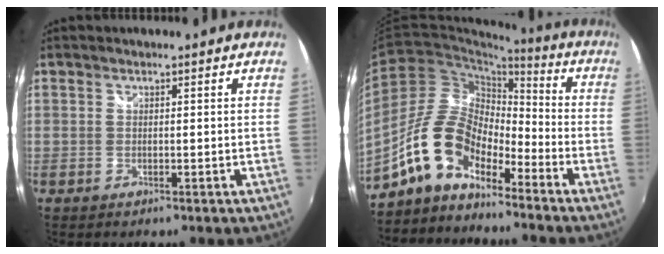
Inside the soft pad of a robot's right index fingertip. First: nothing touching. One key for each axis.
{"total": 12.3, "fx": -8.7, "fy": 5.9, "fz": 6.5, "tx": -0.127, "ty": 0.023, "tz": -0.176}